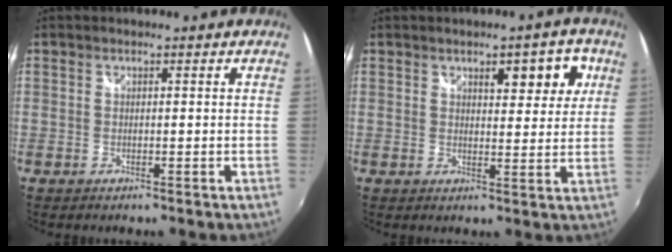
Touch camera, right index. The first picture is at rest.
{"total": 6.8, "force": [3.1, 2.8, 5.4], "torque": [-0.067, 0.016, 0.044]}